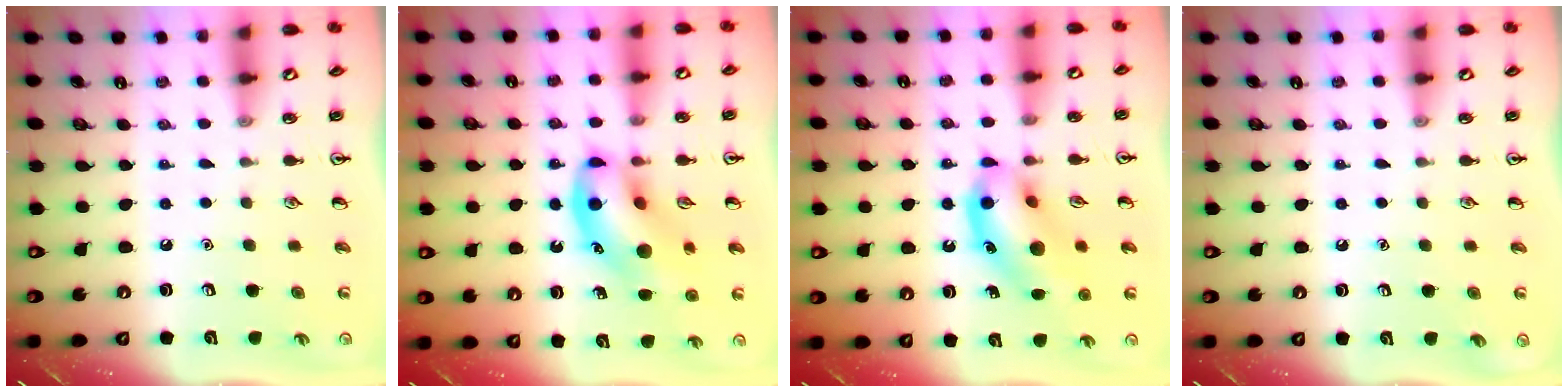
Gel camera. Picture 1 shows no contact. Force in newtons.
{"total": 14.5, "press": 14.1, "slide": 3.5}
{"total": 13.7, "press": 13.5, "slide": 1.9}
{"total": 0.0}